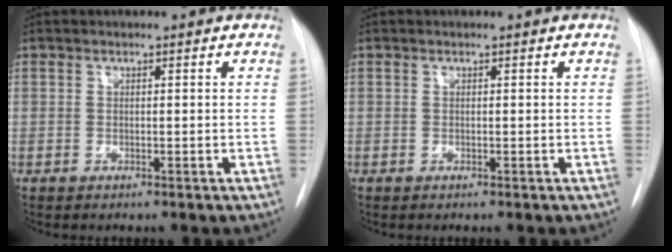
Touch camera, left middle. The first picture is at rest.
{"total": 0.0}